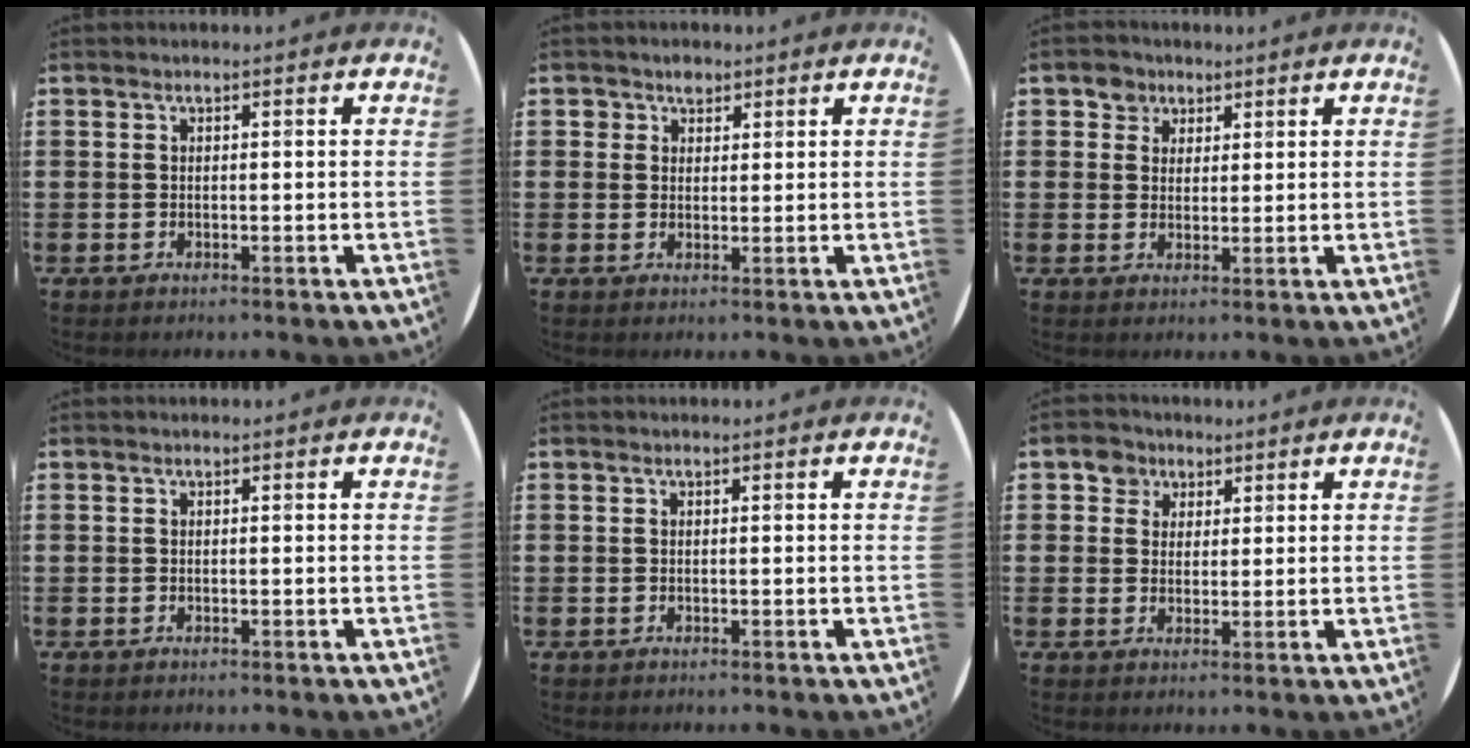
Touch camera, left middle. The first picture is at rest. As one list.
[{"total": 2.0, "force": [1.5, 1.2, 0.3], "torque": [0.008, -0.001, 0.025]}, {"total": 3.2, "force": [2.2, 2.3, 0.0], "torque": [0.007, 0.003, 0.041]}, {"total": 0.0}, {"total": 0.0}, {"total": 3.4, "force": [2.3, 2.5, 0.2], "torque": [-0.005, 0.007, 0.043]}]